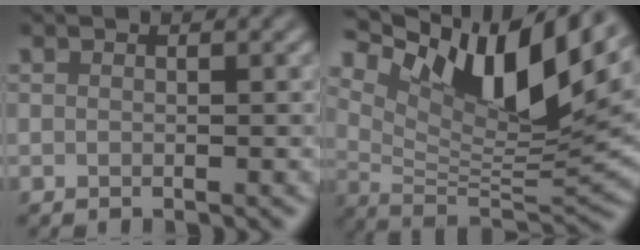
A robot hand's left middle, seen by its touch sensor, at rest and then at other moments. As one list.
[{"total": 13.0, "force": [6.0, 4.3, 10.7], "torque": [-0.178, -0.002, 0.113]}]